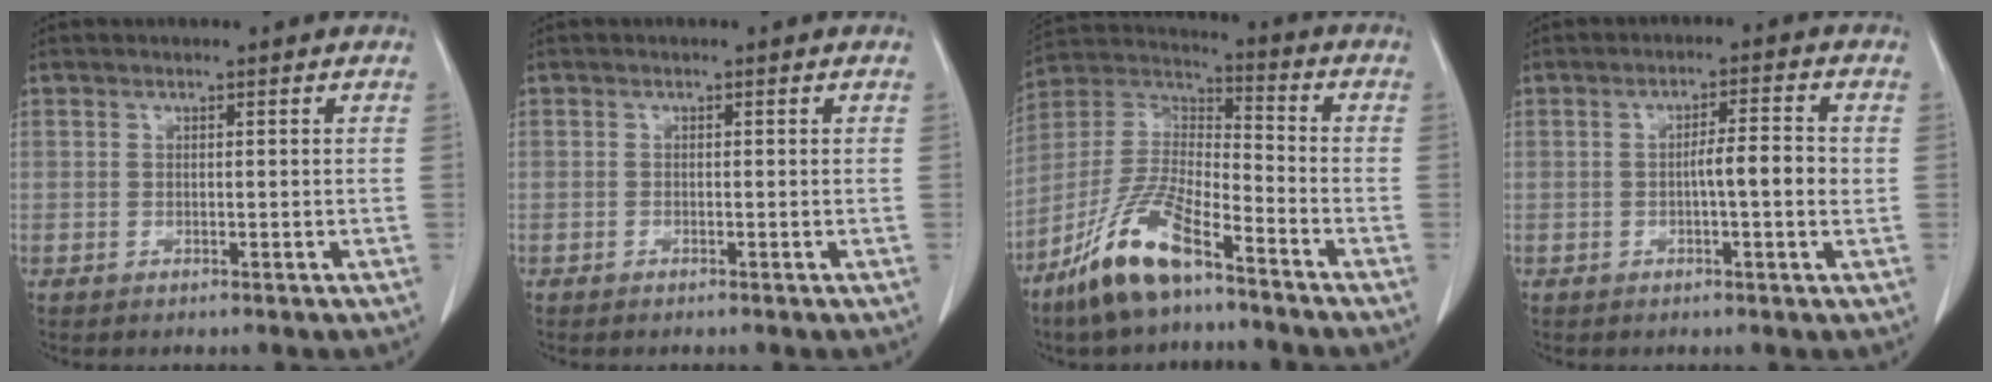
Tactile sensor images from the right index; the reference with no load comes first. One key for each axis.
{"total": 0.0}
{"total": 13.7, "fx": -9.2, "fy": 3.3, "fz": 9.6, "tx": -0.203, "ty": -0.003, "tz": -0.176}
{"total": 4.9, "fx": -0.4, "fy": 0.5, "fz": 4.8, "tx": -0.075, "ty": 0.006, "tz": -0.007}